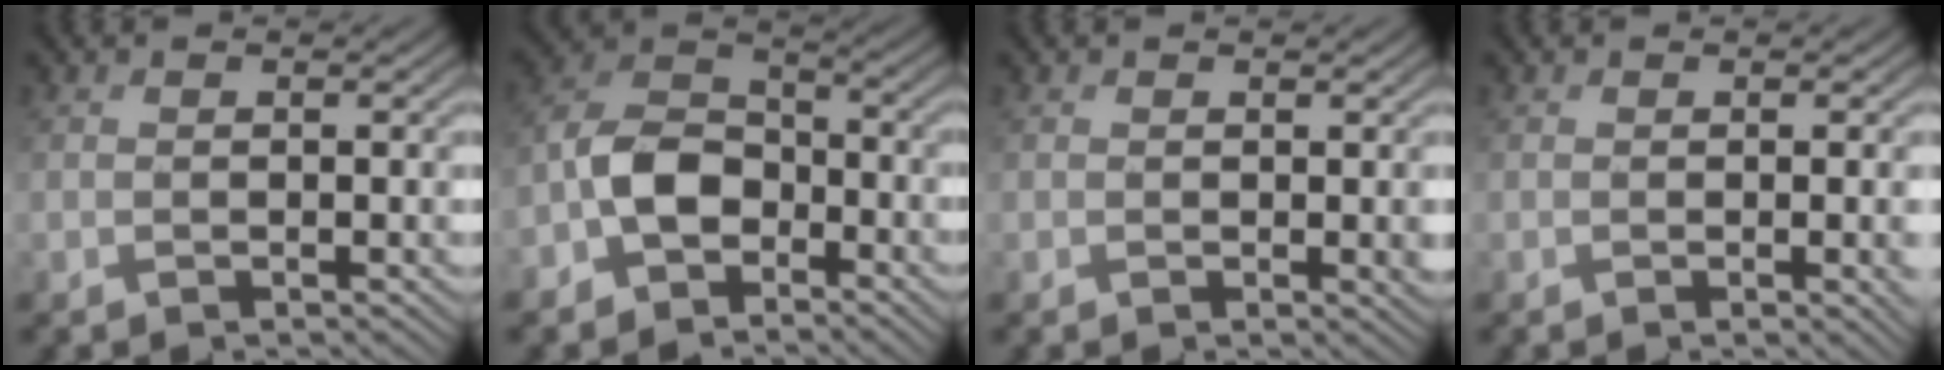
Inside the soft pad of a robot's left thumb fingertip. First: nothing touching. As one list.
[{"total": 7.0, "force": [-3.8, 4.5, 3.7], "torque": [-0.076, 0.009, -0.095]}, {"total": 1.0, "force": [0.3, 0.4, 0.8], "torque": [-0.010, -0.004, 0.006]}, {"total": 2.7, "force": [-0.3, 0.6, 2.7], "torque": [-0.038, 0.001, -0.005]}]